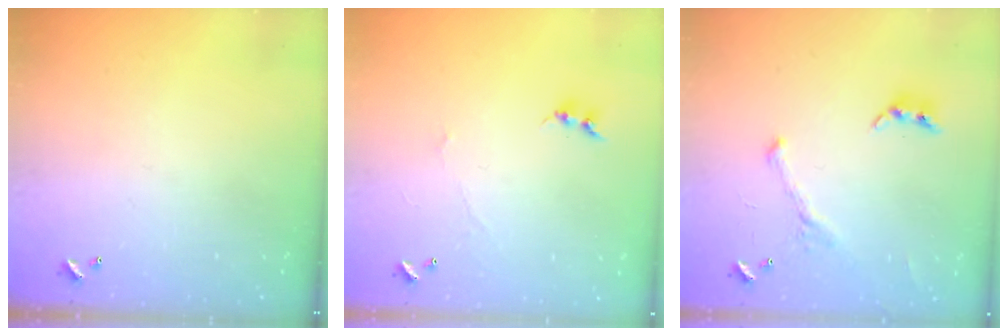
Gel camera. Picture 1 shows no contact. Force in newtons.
{"total": 0.6, "press": 0.3, "slide": 0.5}
{"total": 2.0, "press": 2.0, "slide": 0.4}